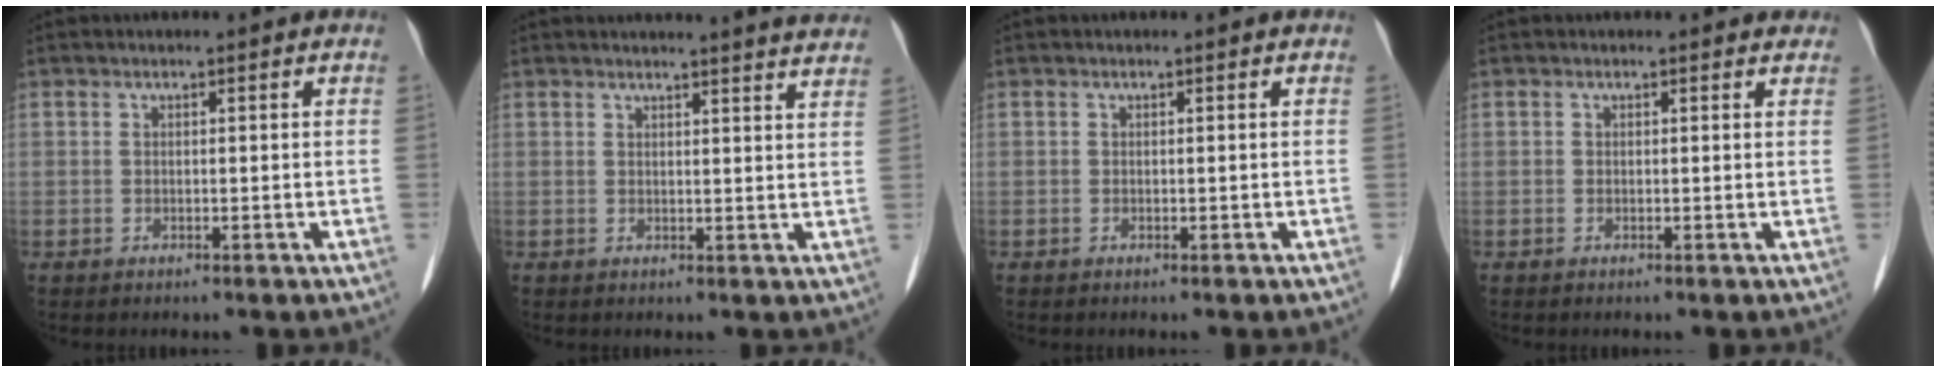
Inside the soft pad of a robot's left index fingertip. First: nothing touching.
{"total": 10.4, "force": [10.1, -0.4, 2.6], "torque": [-0.027, -0.033, 0.095]}
{"total": 0.0}
{"total": 2.1, "force": [1.8, 1.0, 0.4], "torque": [-0.004, 0.000, 0.002]}